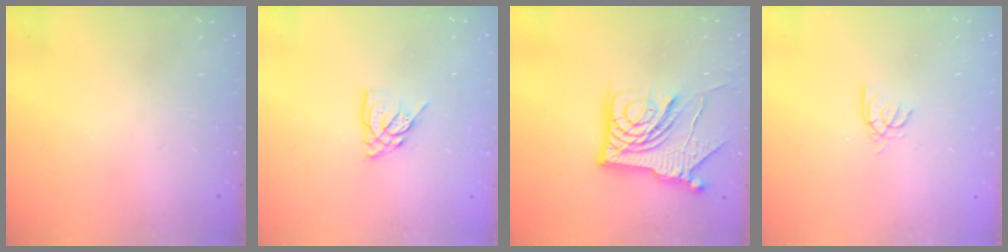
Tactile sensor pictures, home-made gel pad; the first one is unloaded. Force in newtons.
{"total": 6.4, "press": 6.4, "slide": 0.7}
{"total": 14.3, "press": 14.2, "slide": 1.7}
{"total": 2.6, "press": 2.6, "slide": 0.4}